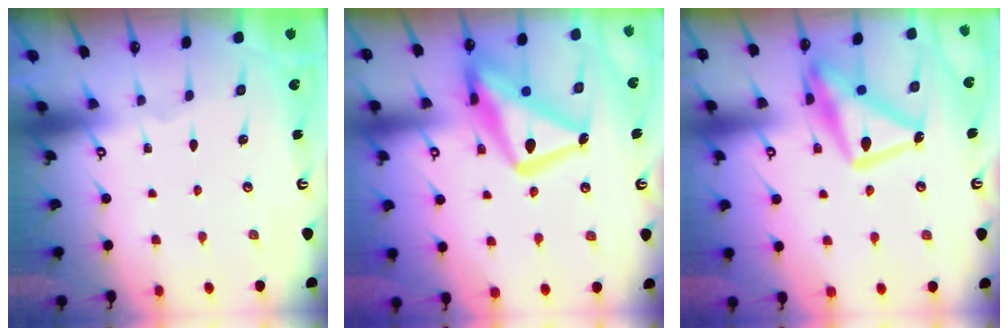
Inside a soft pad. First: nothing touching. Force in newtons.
{"total": 19.8, "press": 19.7, "slide": 1.5}
{"total": 17.6, "press": 17.5, "slide": 1.3}